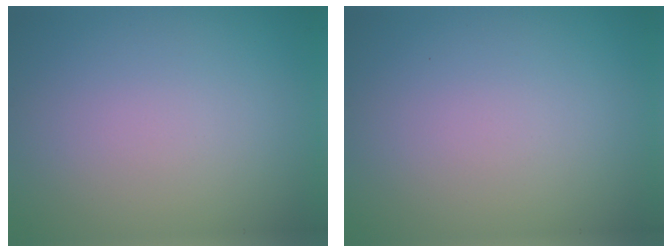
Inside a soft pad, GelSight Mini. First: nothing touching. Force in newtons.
{"total": 0.0}